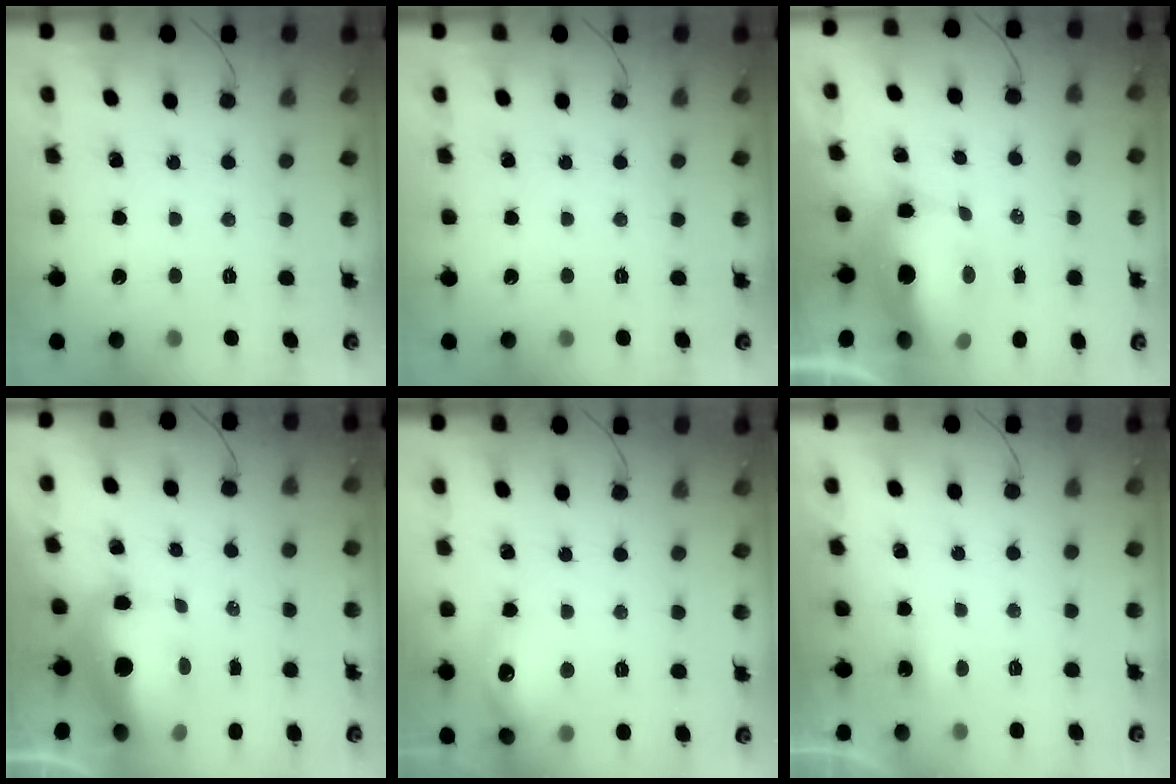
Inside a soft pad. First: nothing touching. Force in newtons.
{"total": 0.0}
{"total": 11.7, "press": 11.5, "slide": 2.4}
{"total": 12.0, "press": 11.7, "slide": 2.7}
{"total": 12.5, "press": 12.5, "slide": 0.9}
{"total": 2.3, "press": 2.1, "slide": 0.8}